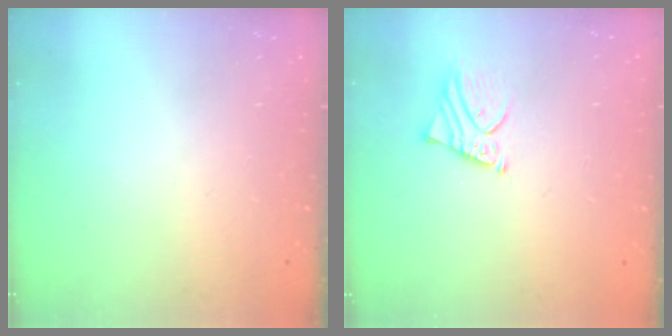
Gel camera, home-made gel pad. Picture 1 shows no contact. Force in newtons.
{"total": 2.9, "press": 2.8, "slide": 0.3}